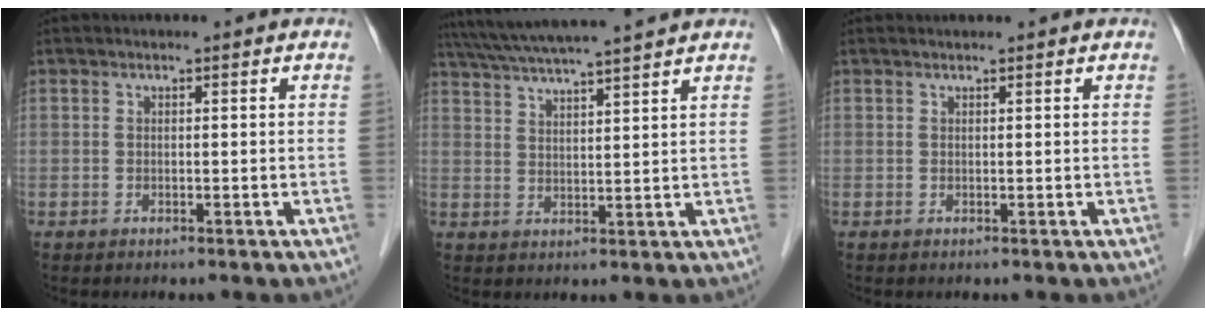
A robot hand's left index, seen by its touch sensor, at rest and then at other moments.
{"total": 13.1, "force": [11.6, -0.5, 6.1], "torque": [-0.112, 0.031, 0.175]}
{"total": 0.8, "force": [0.7, 0.0, 0.2], "torque": [-0.008, 0.011, 0.014]}